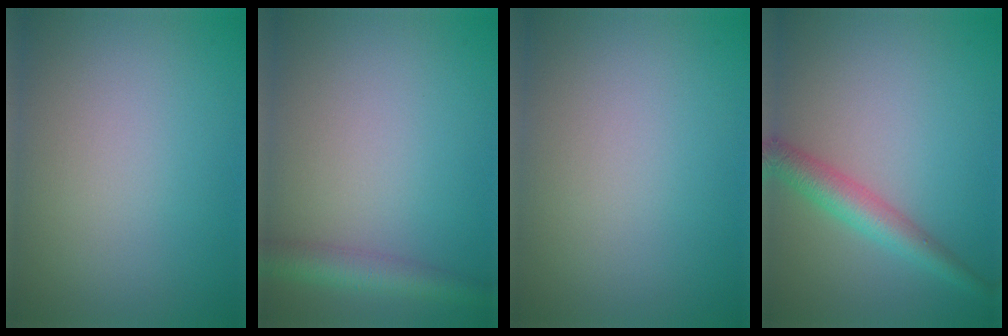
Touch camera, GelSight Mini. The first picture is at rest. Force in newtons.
{"total": 3.4, "press": 3.4, "slide": 0.0}
{"total": 0.0}
{"total": 3.6, "press": 3.6, "slide": 0.1}